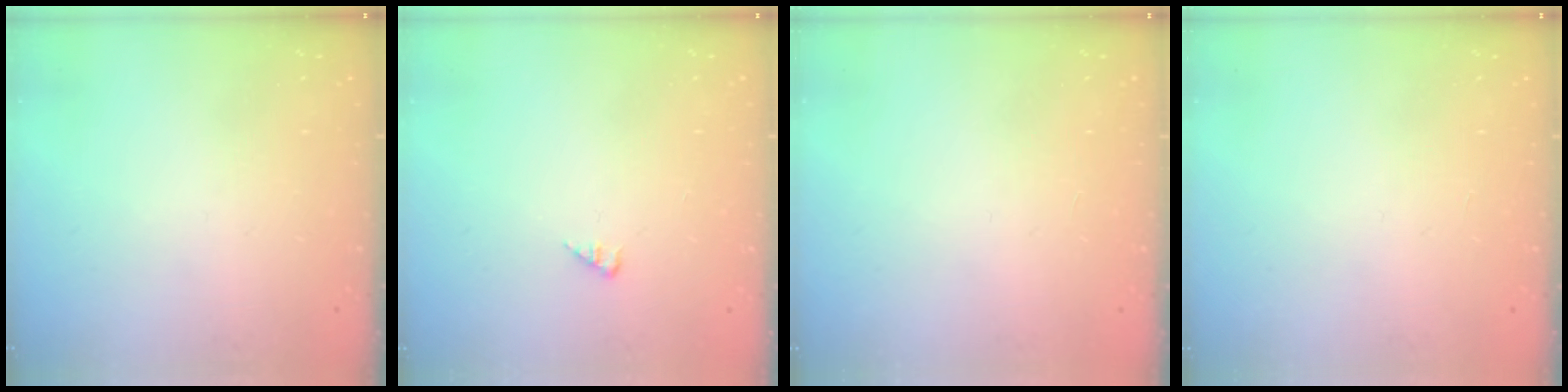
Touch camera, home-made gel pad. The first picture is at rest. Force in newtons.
{"total": 1.0, "press": 1.0, "slide": 0.2}
{"total": 0.0}
{"total": 0.0}